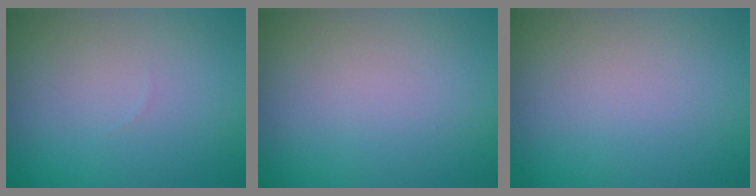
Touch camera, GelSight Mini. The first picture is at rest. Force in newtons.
{"total": 0.0}
{"total": 0.0}